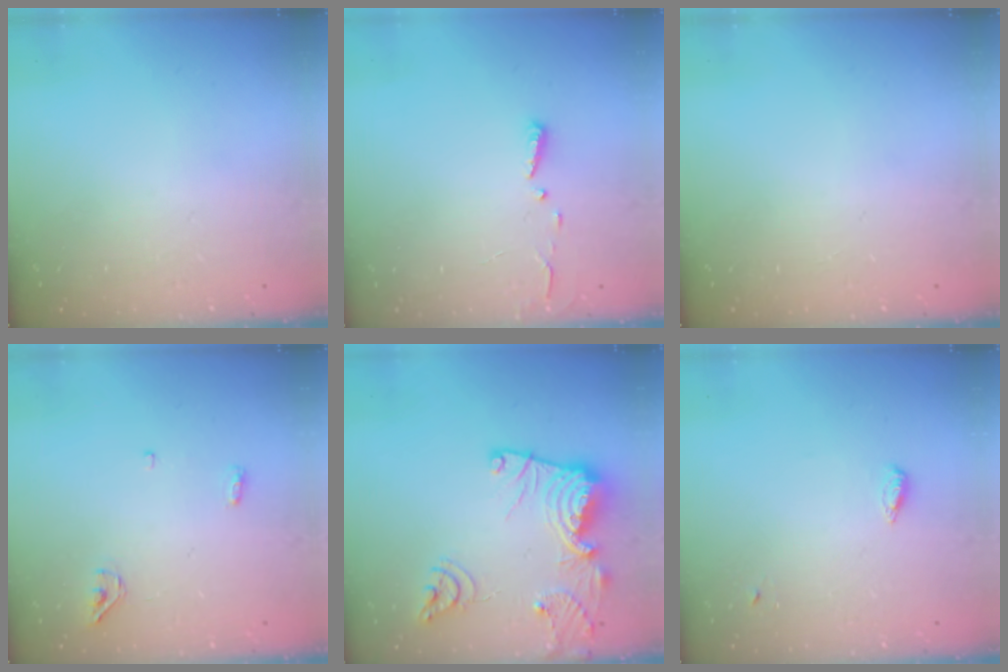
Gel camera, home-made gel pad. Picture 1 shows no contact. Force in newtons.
{"total": 3.0, "press": 2.9, "slide": 0.3}
{"total": 0.0}
{"total": 3.2, "press": 3.0, "slide": 1.2}
{"total": 16.7, "press": 16.7, "slide": 1.2}
{"total": 3.1, "press": 3.0, "slide": 0.7}